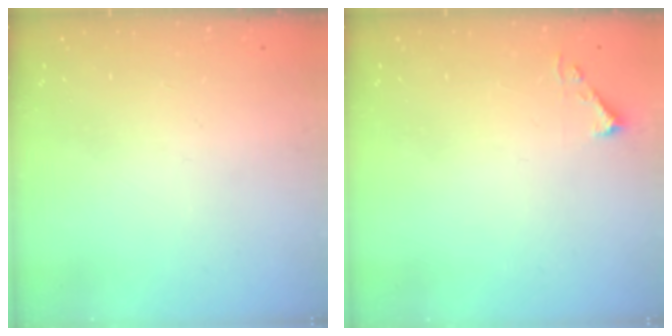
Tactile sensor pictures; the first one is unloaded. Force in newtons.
{"total": 3.7, "press": 3.7, "slide": 0.5}